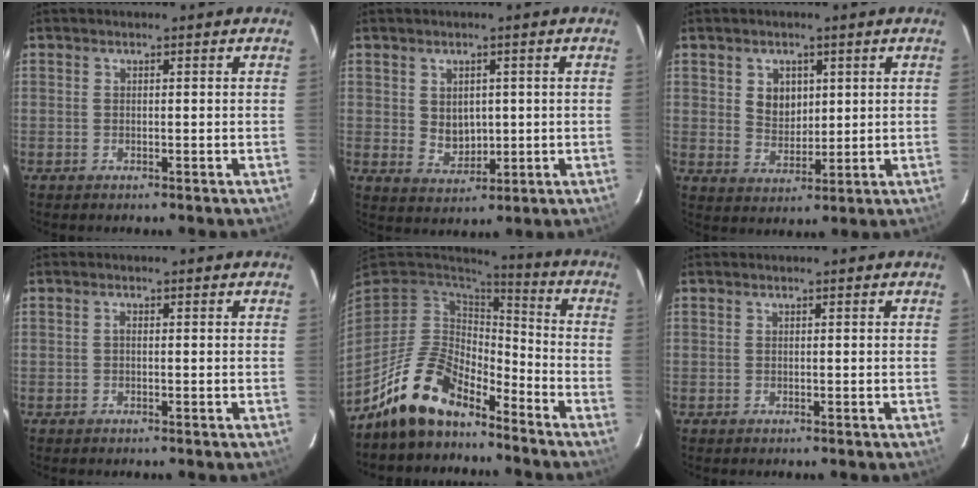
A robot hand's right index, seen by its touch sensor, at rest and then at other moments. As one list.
[{"total": 4.9, "force": [0.7, 4.1, 2.6], "torque": [-0.043, -0.002, 0.025]}, {"total": 5.4, "force": [1.7, 4.4, 2.7], "torque": [-0.043, 0.005, 0.039]}, {"total": 0.5, "force": [-0.2, 0.3, 0.4], "torque": [-0.005, 0.004, -0.005]}, {"total": 13.9, "force": [-10.9, 5.4, 6.8], "torque": [-0.143, 0.006, -0.200]}, {"total": 0.0}]